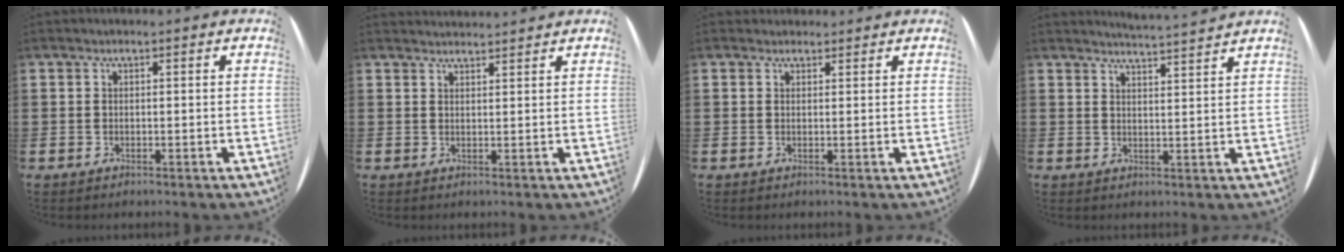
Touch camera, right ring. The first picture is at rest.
{"total": 1.6, "force": [1.5, -0.1, -0.3], "torque": [0.004, -0.002, 0.030]}
{"total": 0.9, "force": [0.8, 0.3, -0.2], "torque": [0.002, 0.004, 0.017]}
{"total": 3.1, "force": [3.0, -0.8, -0.2], "torque": [-0.002, -0.022, 0.053]}